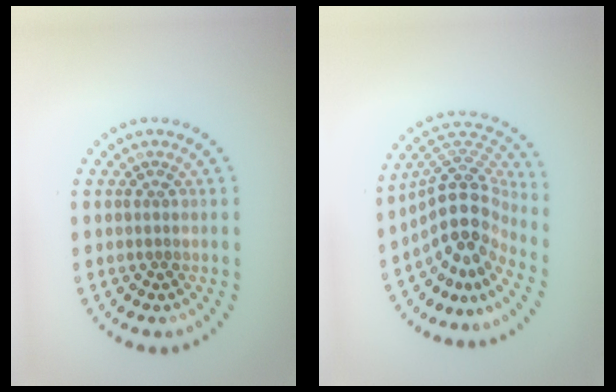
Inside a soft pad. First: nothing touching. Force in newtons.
{"total": 5.5, "press": 4.0, "slide": 3.8}